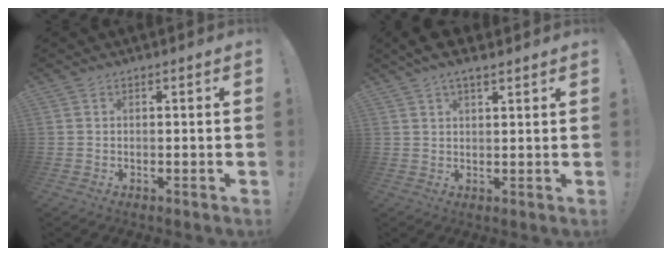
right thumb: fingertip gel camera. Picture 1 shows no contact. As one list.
[{"total": 5.6, "force": [4.0, 1.9, 3.4], "torque": [-0.052, -0.014, 0.073]}]